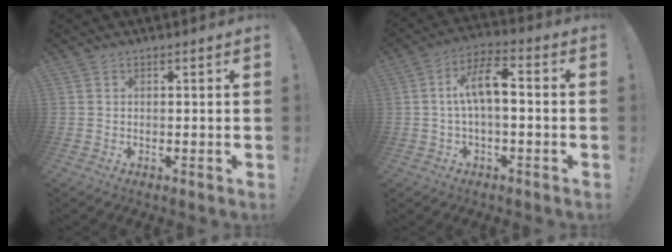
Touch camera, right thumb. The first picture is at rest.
{"total": 9.8, "force": [0.2, 3.9, 9.0], "torque": [-0.157, 0.012, 0.004]}